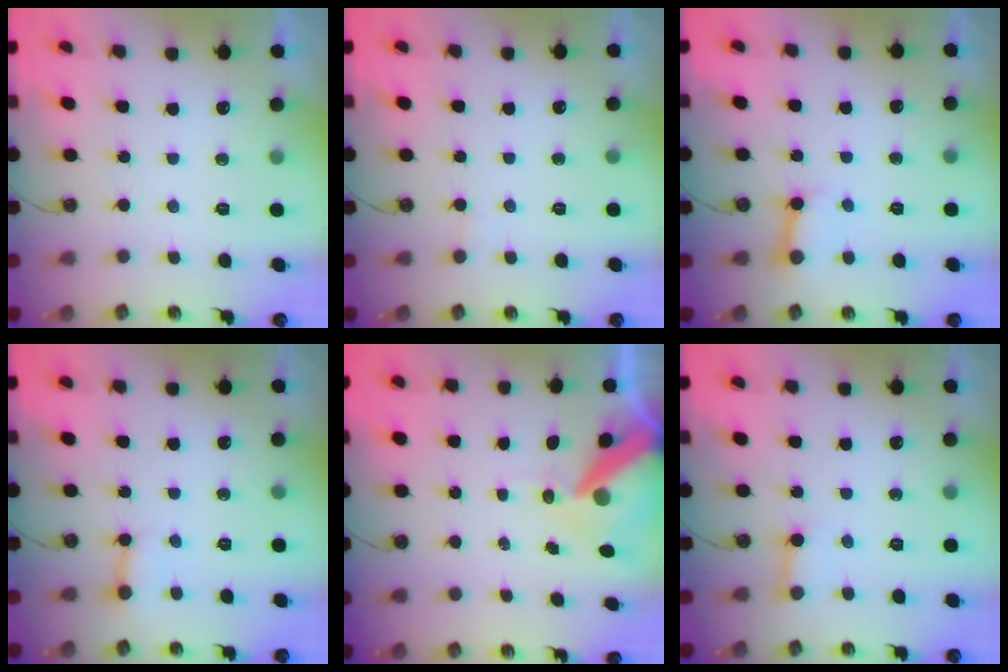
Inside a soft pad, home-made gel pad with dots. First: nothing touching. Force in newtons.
{"total": 2.9, "press": 2.9, "slide": 0.2}
{"total": 3.9, "press": 3.8, "slide": 0.5}
{"total": 3.0, "press": 3.0, "slide": 0.2}
{"total": 11.9, "press": 11.8, "slide": 1.4}
{"total": 4.2, "press": 4.2, "slide": 0.3}